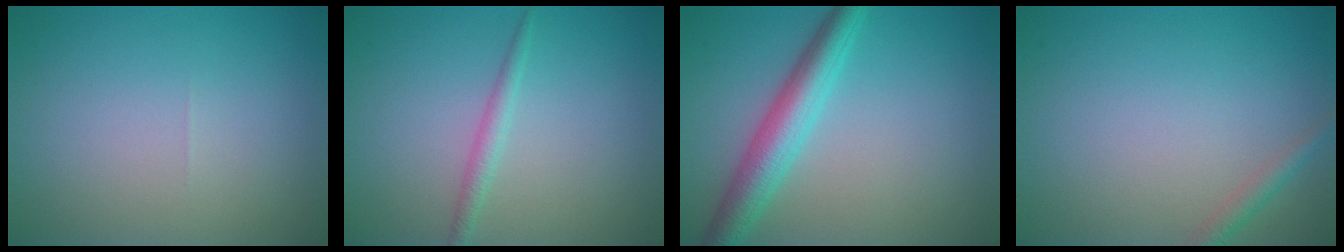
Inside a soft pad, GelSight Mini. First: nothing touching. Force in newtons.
{"total": 1.4, "press": 1.4, "slide": 0.1}
{"total": 4.7, "press": 4.7, "slide": 0.1}
{"total": 1.3, "press": 1.3, "slide": 0.0}